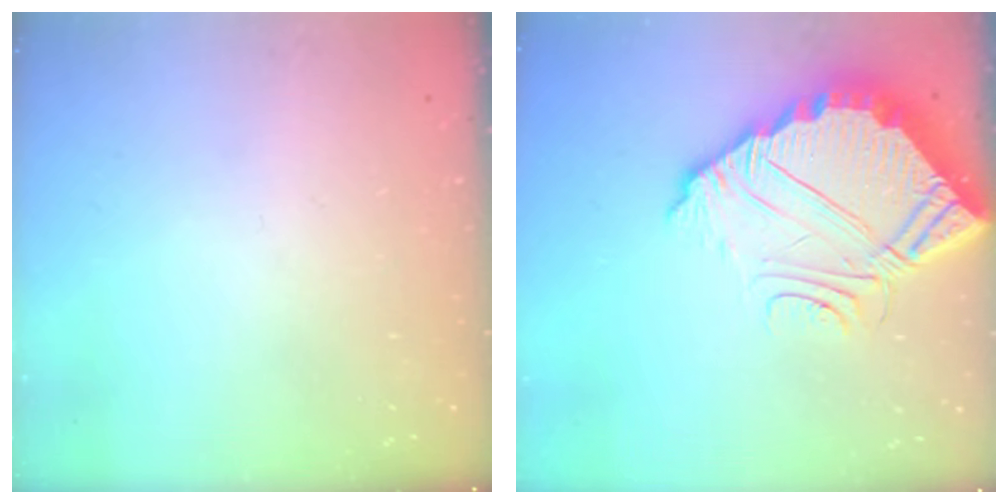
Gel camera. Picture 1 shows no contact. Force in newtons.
{"total": 10.6, "press": 10.6, "slide": 0.6}